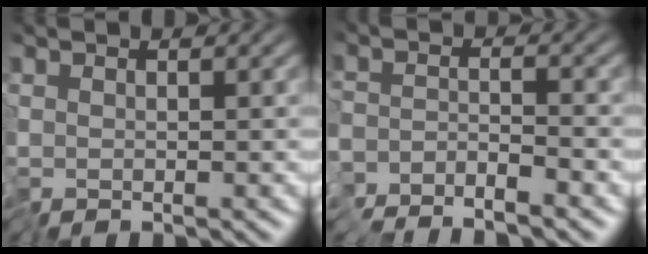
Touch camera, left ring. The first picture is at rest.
{"total": 3.0, "force": [-2.9, -0.8, -0.3], "torque": [0.005, -0.011, -0.060]}